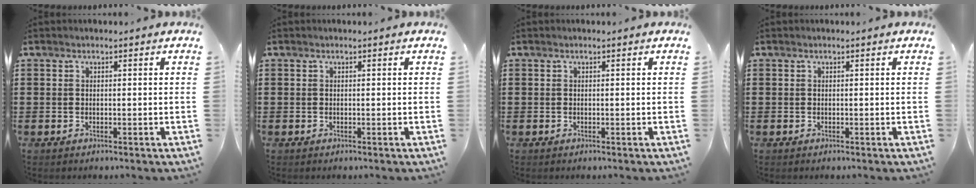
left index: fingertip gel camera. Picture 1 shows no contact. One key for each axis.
{"total": 0.0}
{"total": 0.0}
{"total": 0.0}